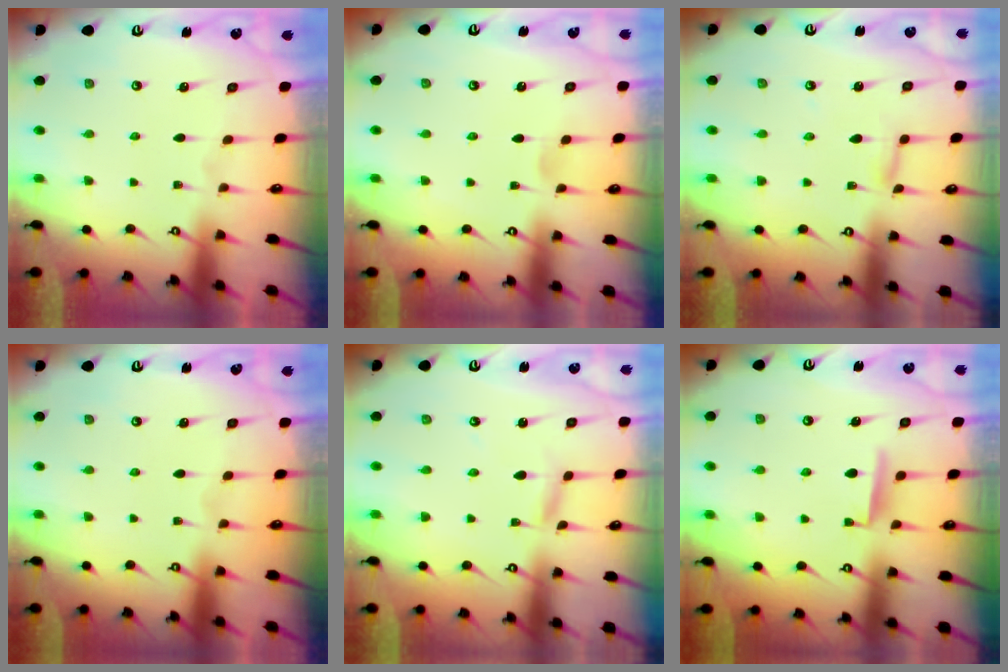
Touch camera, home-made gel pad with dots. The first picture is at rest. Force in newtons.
{"total": 2.3, "press": 2.3, "slide": 0.3}
{"total": 2.4, "press": 2.4, "slide": 0.2}
{"total": 0.0}
{"total": 2.5, "press": 2.5, "slide": 0.1}
{"total": 4.7, "press": 4.7, "slide": 0.7}